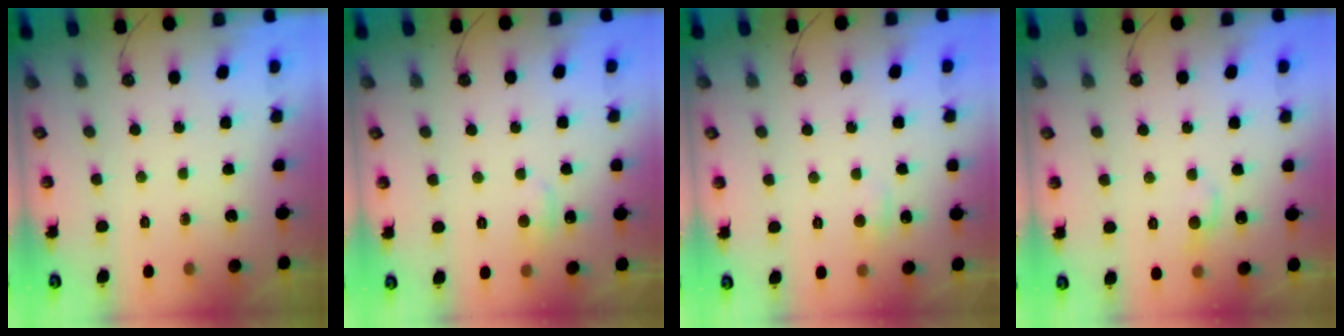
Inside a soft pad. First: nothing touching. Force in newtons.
{"total": 2.3, "press": 2.3, "slide": 0.6}
{"total": 2.3, "press": 2.2, "slide": 0.5}
{"total": 1.6, "press": 1.3, "slide": 0.8}